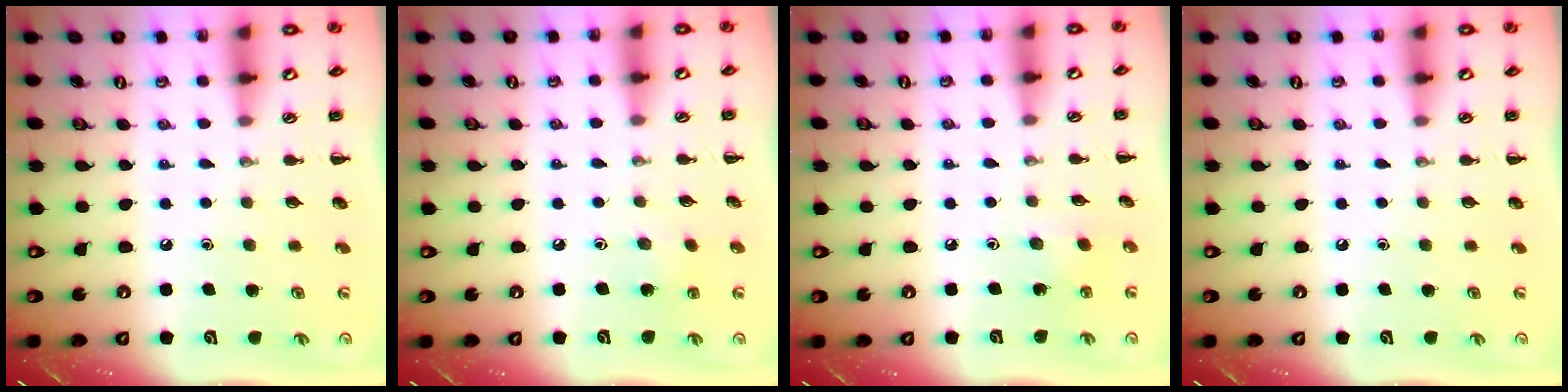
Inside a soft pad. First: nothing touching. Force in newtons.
{"total": 5.8, "press": 5.6, "slide": 1.6}
{"total": 2.4, "press": 2.3, "slide": 0.7}
{"total": 0.0}